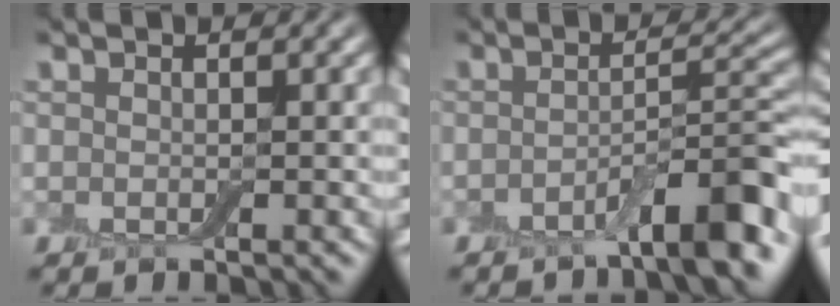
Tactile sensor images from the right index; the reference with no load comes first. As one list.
[{"total": 5.8, "force": [-3.3, 1.1, 4.7], "torque": [-0.065, 0.014, -0.055]}]